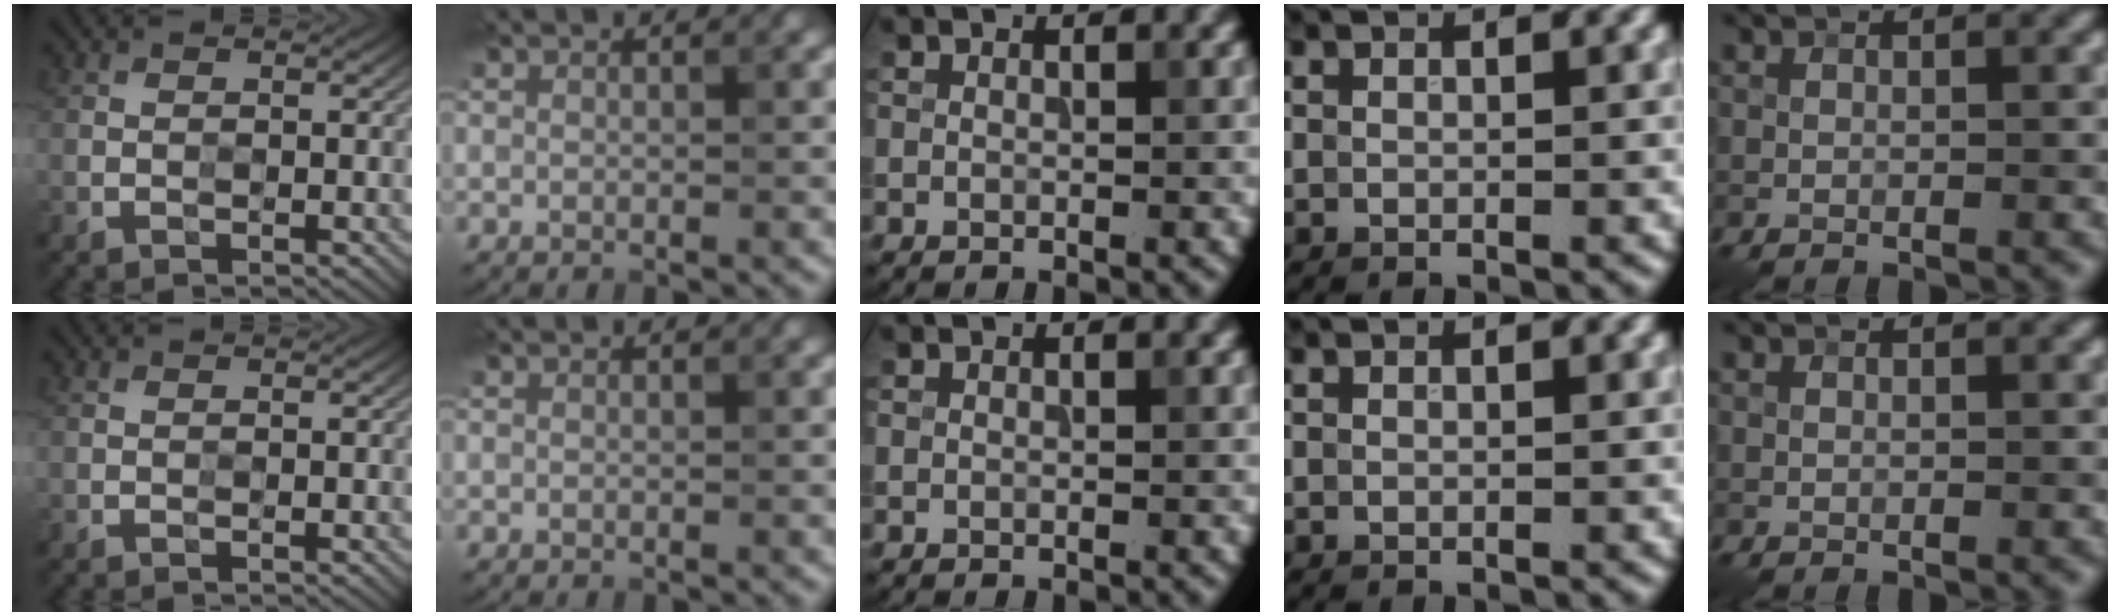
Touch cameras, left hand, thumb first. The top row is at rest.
{}